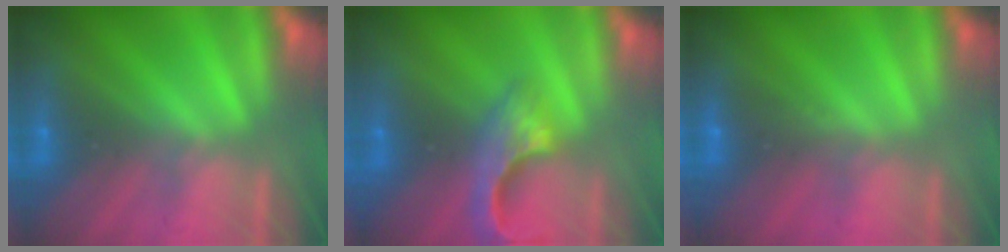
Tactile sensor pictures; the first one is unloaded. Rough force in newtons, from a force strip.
{"total": 5.4}
{"total": 2.7}